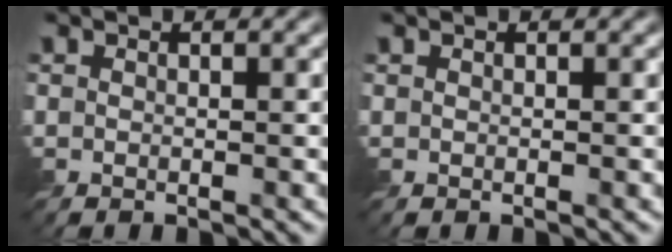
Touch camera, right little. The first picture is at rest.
{"total": 0.0}